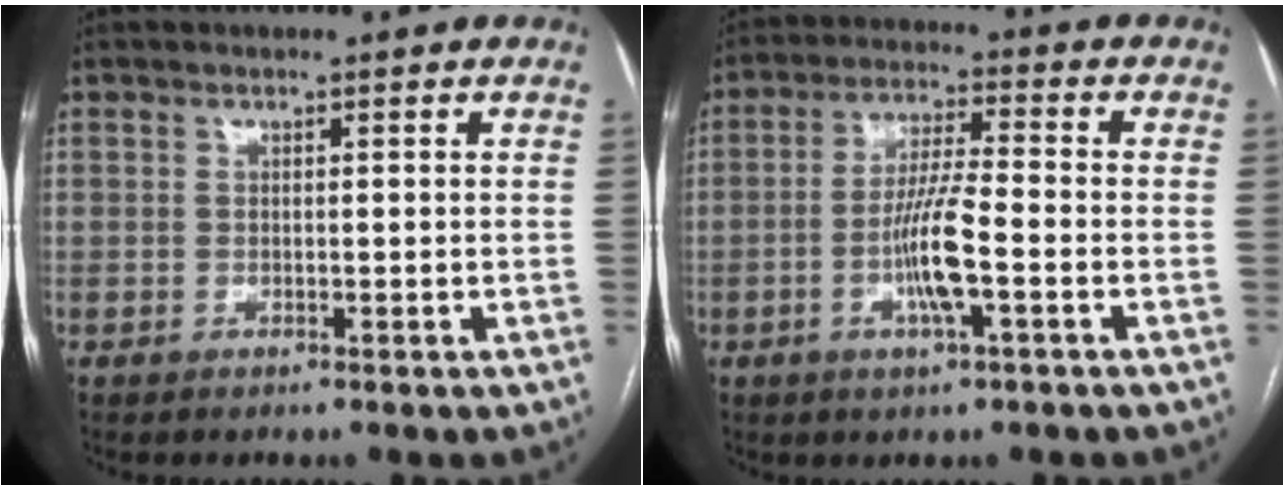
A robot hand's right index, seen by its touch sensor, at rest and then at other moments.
{"total": 8.4, "force": [-2.6, 0.8, 8.0], "torque": [-0.158, -0.001, -0.051]}